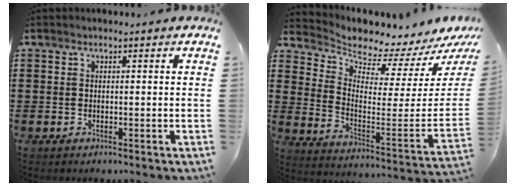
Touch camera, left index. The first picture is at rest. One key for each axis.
{"total": 3.4, "fx": 3.3, "fy": 0.0, "fz": 0.7, "tx": -0.035, "ty": -0.062, "tz": 0.049}